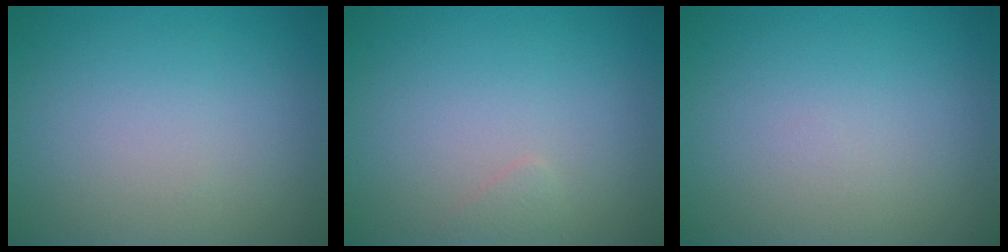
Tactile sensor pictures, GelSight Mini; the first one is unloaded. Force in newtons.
{"total": 0.6, "press": 0.6, "slide": 0.0}
{"total": 0.0}